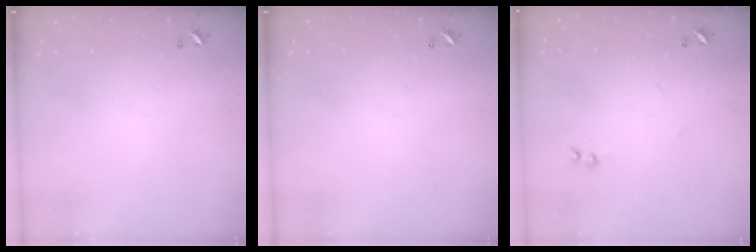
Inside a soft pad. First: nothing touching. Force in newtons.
{"total": 0.0}
{"total": 2.0, "press": 2.0, "slide": 0.5}